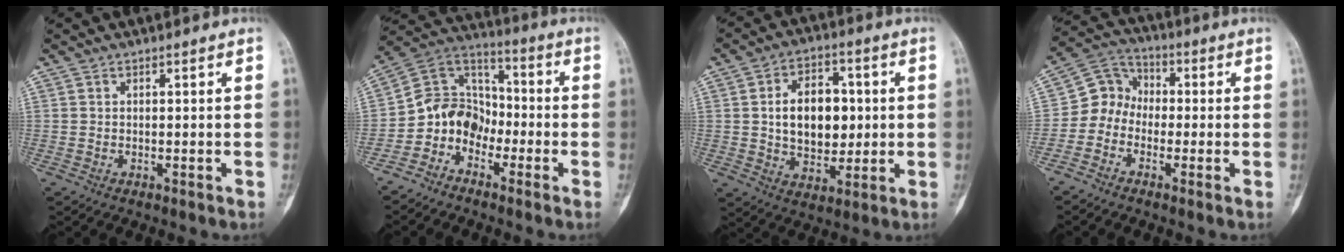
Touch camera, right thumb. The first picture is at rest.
{"total": 9.8, "force": [-4.6, 7.8, 3.8], "torque": [-0.046, 0.080, -0.102]}
{"total": 13.2, "force": [1.1, 8.8, 9.8], "torque": [-0.116, 0.006, 0.022]}
{"total": 6.9, "force": [-1.9, 6.1, 2.7], "torque": [-0.020, 0.042, -0.055]}